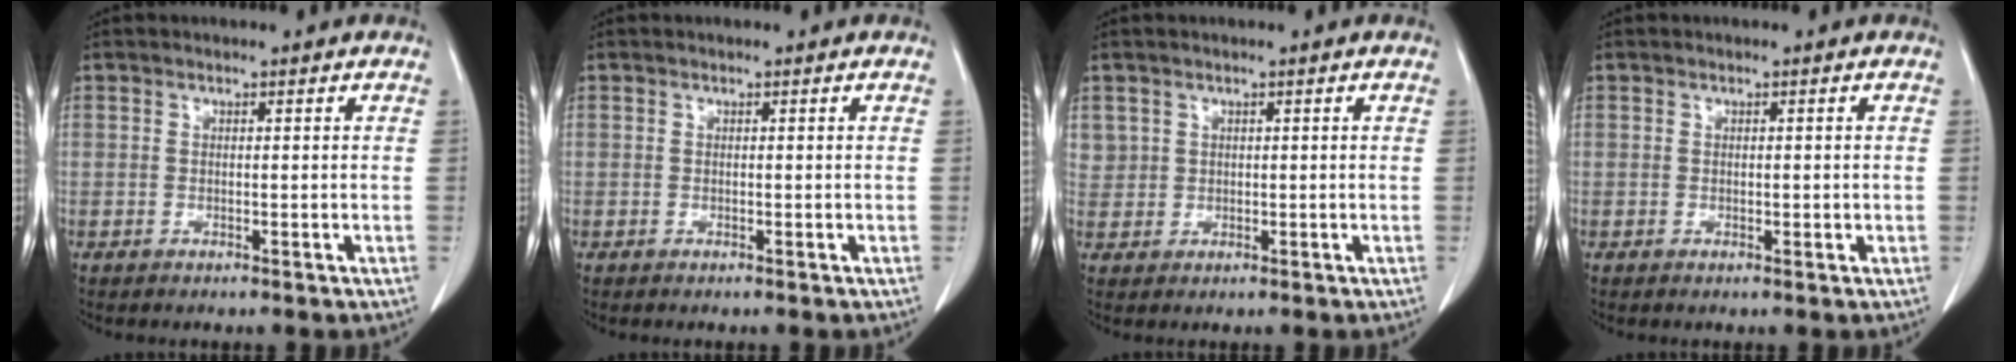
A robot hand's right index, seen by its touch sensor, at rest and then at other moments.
{"total": 0.0}
{"total": 2.0, "force": [0.9, 1.8, 0.0], "torque": [0.017, 0.006, 0.015]}
{"total": 0.6, "force": [0.1, 0.4, 0.5], "torque": [-0.005, 0.002, 0.005]}